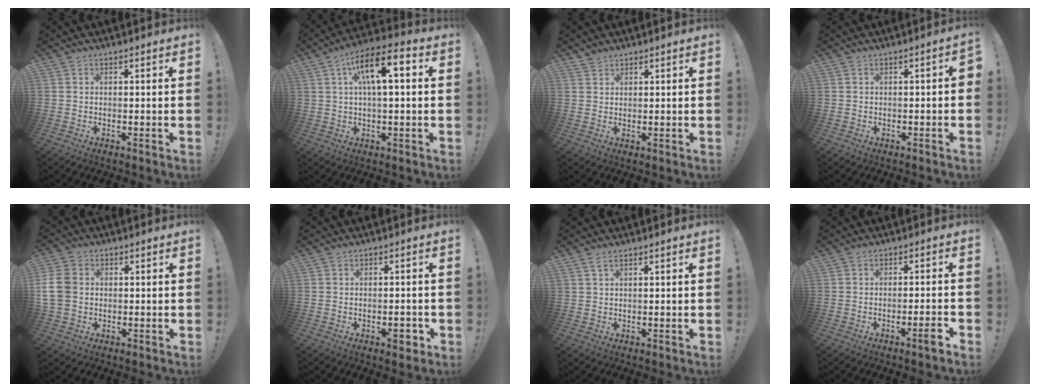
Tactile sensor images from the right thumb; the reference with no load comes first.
{"total": 12.3, "force": [2.9, 4.5, 11.0], "torque": [-0.168, -0.001, 0.045]}
{"total": 1.8, "force": [1.6, 0.8, 0.1], "torque": [-0.003, -0.010, 0.032]}
{"total": 1.7, "force": [-1.1, 0.5, 1.2], "torque": [-0.018, 0.006, -0.019]}
{"total": 9.3, "force": [0.3, 7.2, 5.8], "torque": [-0.134, 0.005, 0.012]}
{"total": 3.4, "force": [-1.6, 1.5, 2.5], "torque": [-0.031, 0.009, -0.026]}
{"total": 1.8, "force": [1.2, 0.4, 1.4], "torque": [-0.028, -0.001, 0.022]}
{"total": 4.6, "force": [-2.7, -0.1, 3.7], "torque": [-0.059, 0.006, -0.043]}